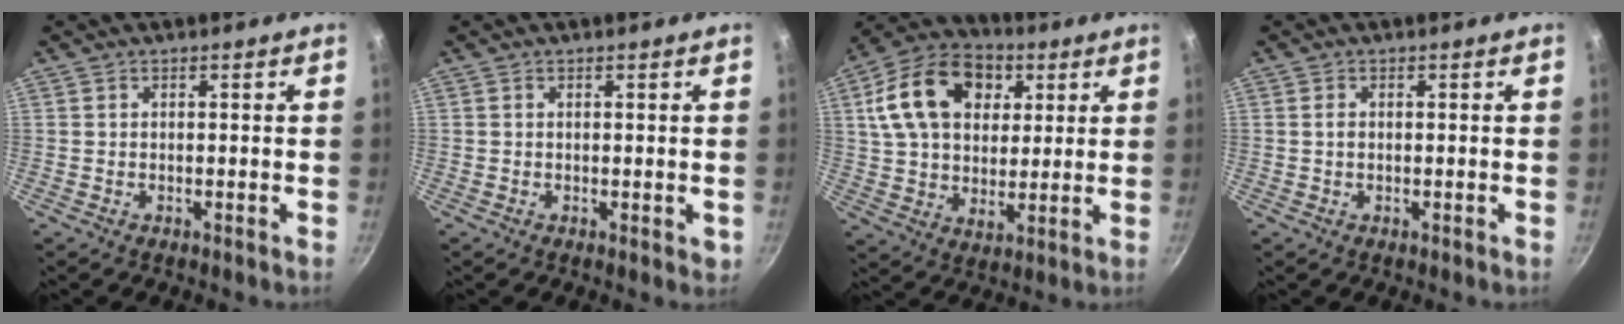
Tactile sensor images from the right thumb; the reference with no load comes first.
{"total": 1.0, "force": [0.2, 0.3, 0.9], "torque": [-0.008, -0.002, 0.001]}
{"total": 19.1, "force": [6.3, 13.2, 12.3], "torque": [-0.192, 0.003, 0.097]}
{"total": 1.1, "force": [0.1, 0.8, 0.8], "torque": [-0.014, 0.003, 0.001]}